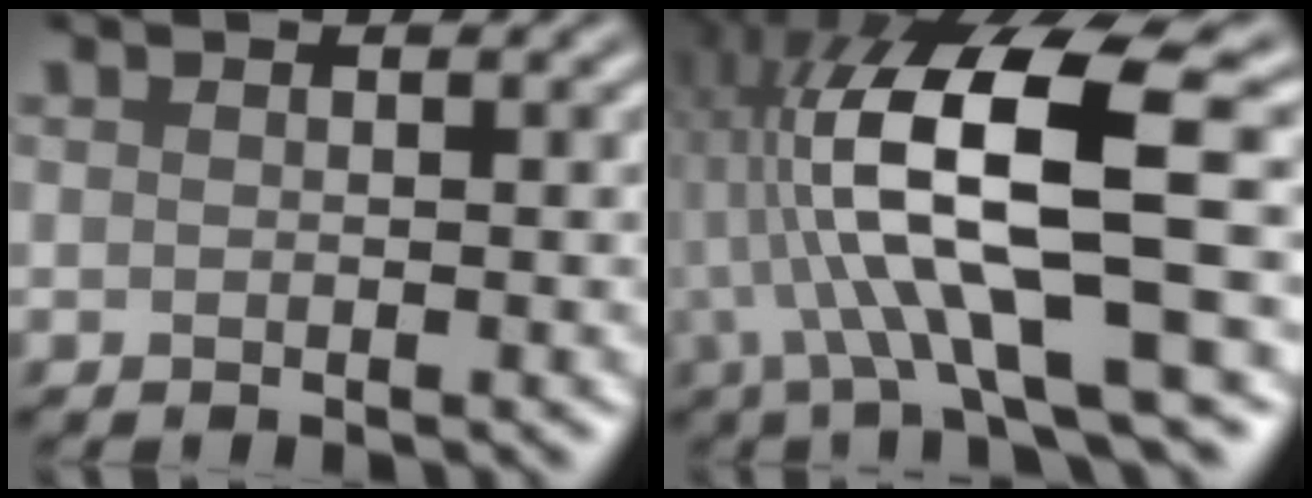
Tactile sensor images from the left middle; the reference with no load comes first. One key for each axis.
{"total": 11.4, "fx": -1.8, "fy": 1.2, "fz": 11.2, "tx": -0.234, "ty": -0.006, "tz": 0.014}